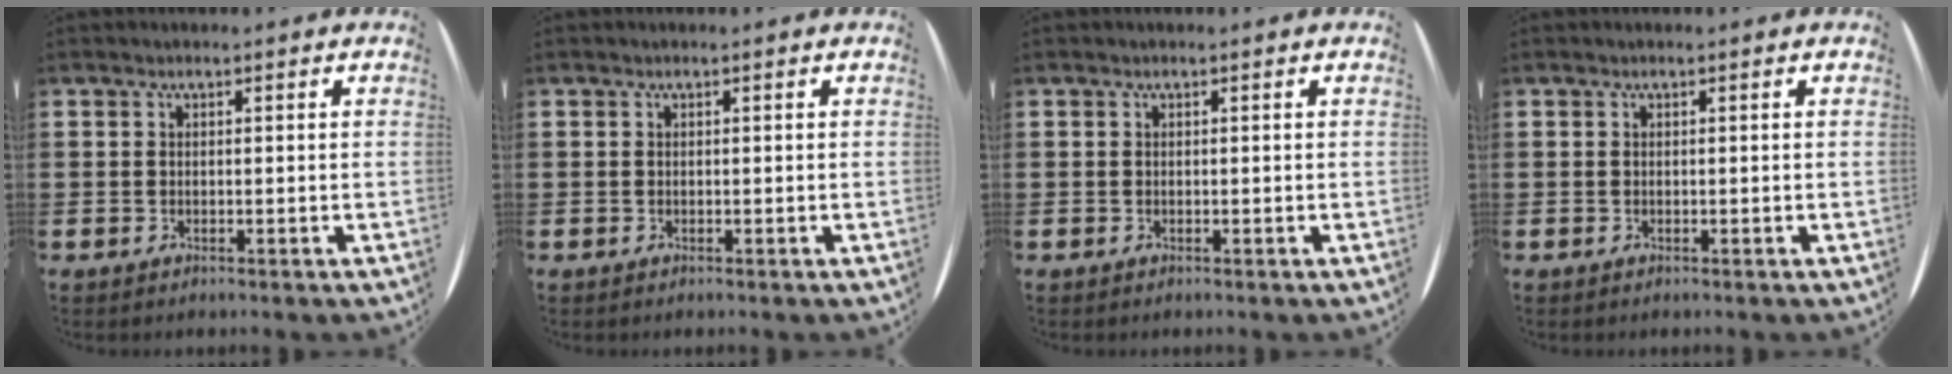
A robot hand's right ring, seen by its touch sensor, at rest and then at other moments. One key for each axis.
{"total": 0.0}
{"total": 0.0}
{"total": 0.0}